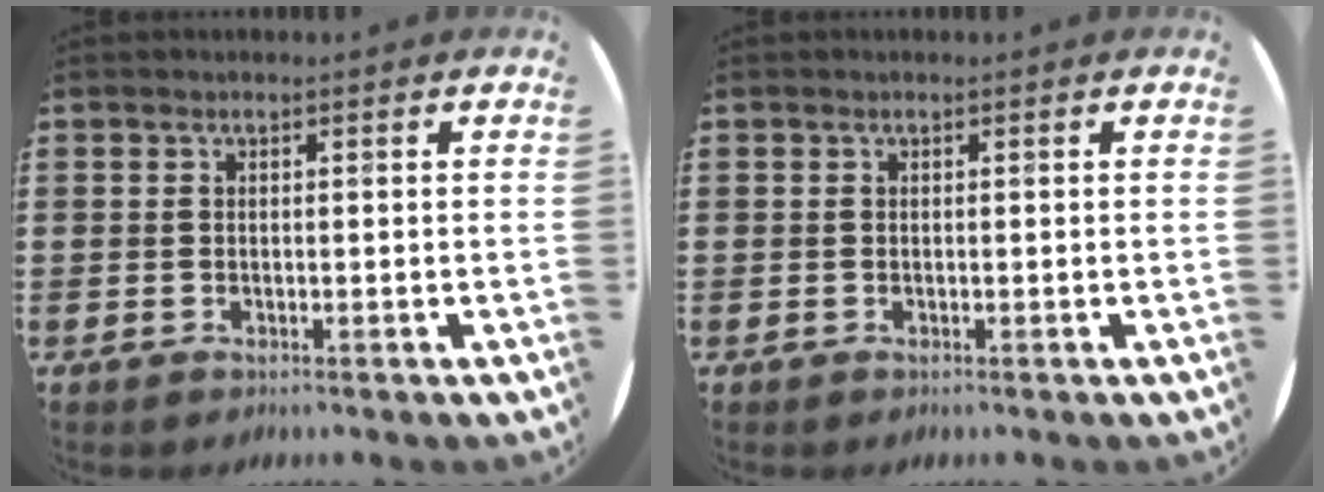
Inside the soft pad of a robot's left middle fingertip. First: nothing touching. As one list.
[{"total": 0.0}]